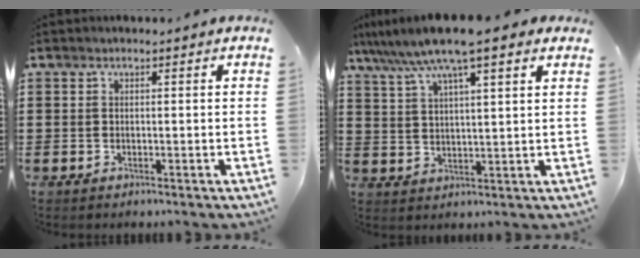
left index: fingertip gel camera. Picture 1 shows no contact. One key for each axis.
{"total": 9.2, "fx": 6.8, "fy": 1.0, "fz": 6.0, "tx": -0.135, "ty": -0.015, "tz": 0.120}